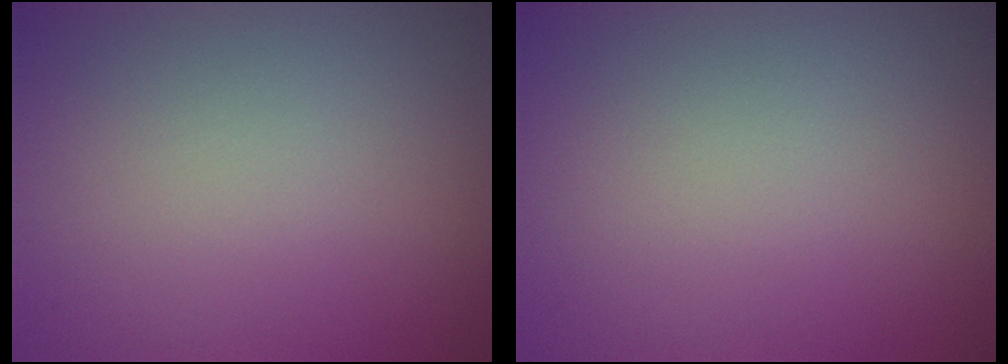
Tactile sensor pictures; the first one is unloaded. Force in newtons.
{"total": 0.0}